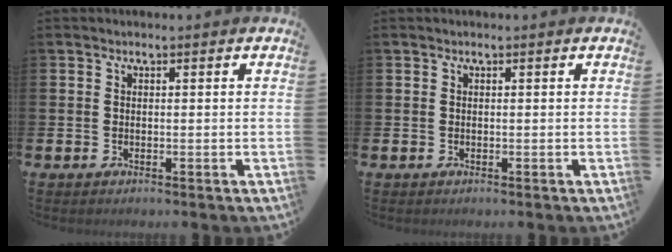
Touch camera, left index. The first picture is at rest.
{"total": 0.0}